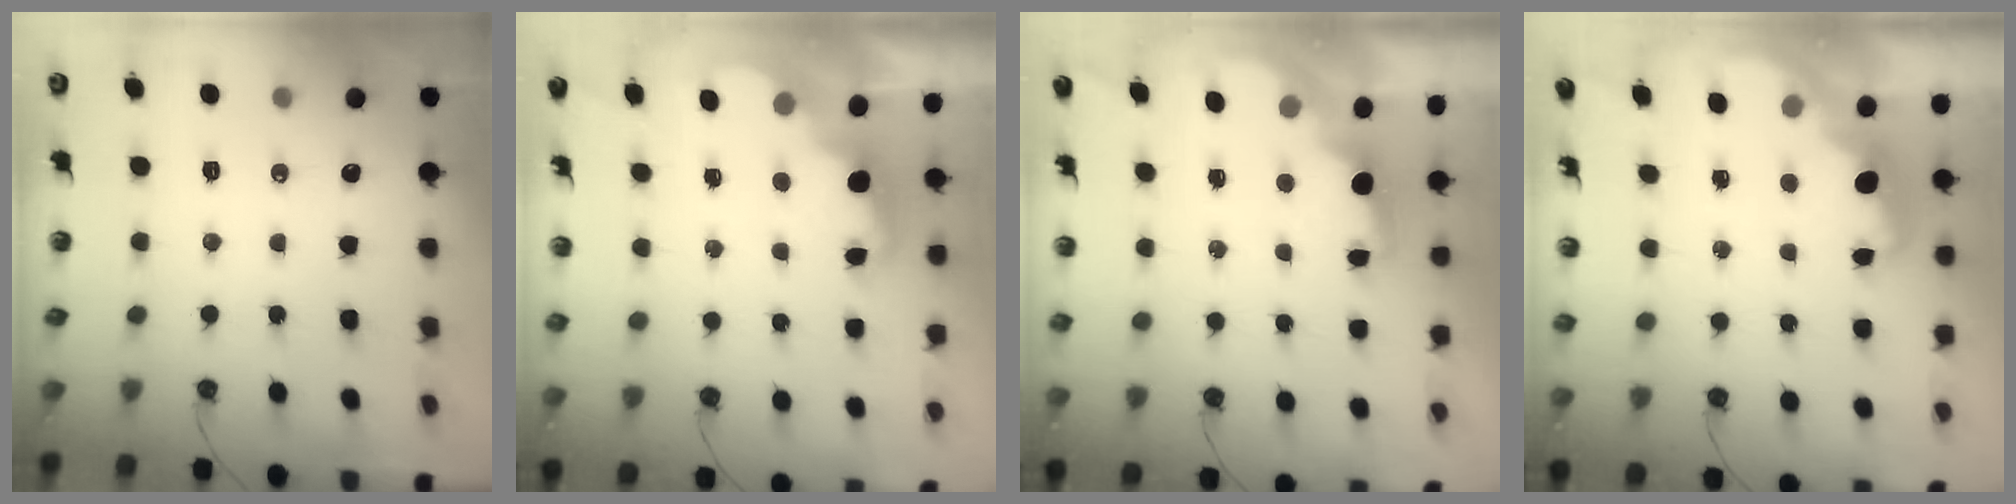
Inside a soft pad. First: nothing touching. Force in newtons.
{"total": 2.5, "press": 2.4, "slide": 0.5}
{"total": 2.0, "press": 1.9, "slide": 0.8}
{"total": 2.1, "press": 2.1, "slide": 0.6}